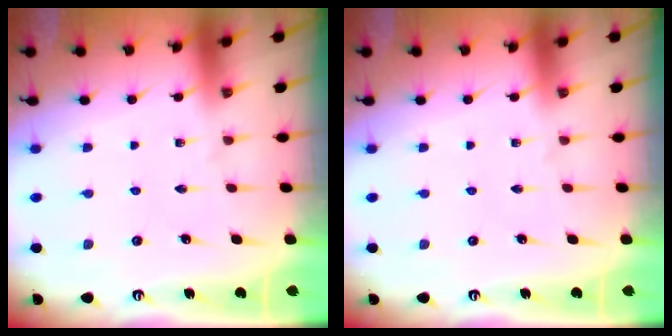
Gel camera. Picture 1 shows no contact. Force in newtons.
{"total": 0.0}